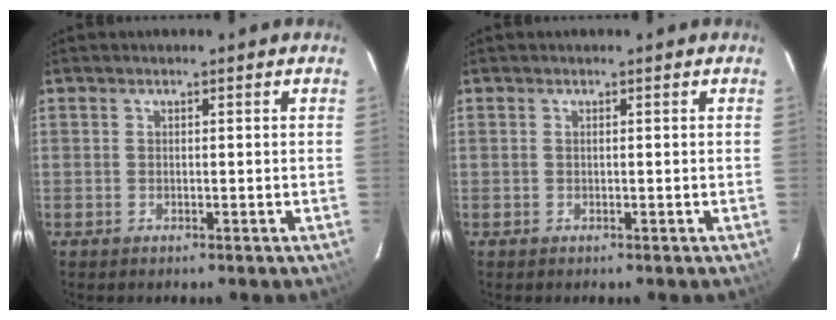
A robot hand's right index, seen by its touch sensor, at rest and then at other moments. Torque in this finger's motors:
{"motor_torque": [-1.57, 0.57, -0.04, 0.00]}